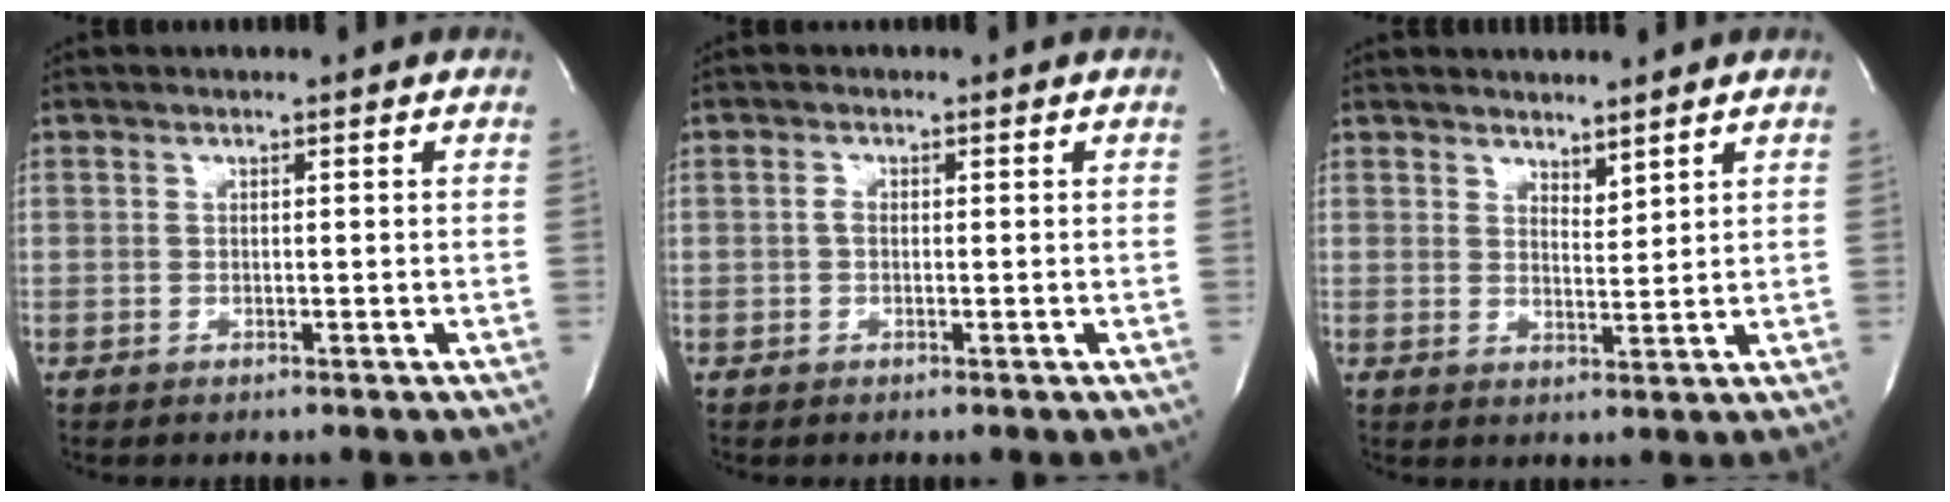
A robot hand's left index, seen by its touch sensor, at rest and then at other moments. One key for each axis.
{"total": 1.2, "fx": -0.3, "fy": 0.8, "fz": 0.8, "tx": -0.014, "ty": -0.001, "tz": -0.008}
{"total": 3.2, "fx": 2.8, "fy": 1.1, "fz": 1.1, "tx": -0.017, "ty": -0.010, "tz": 0.049}